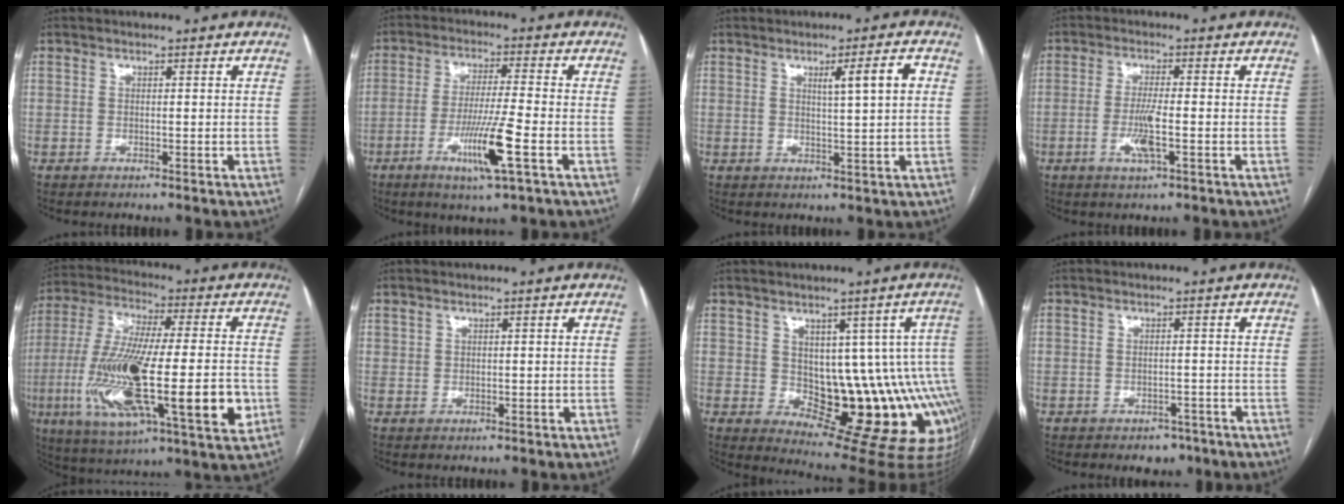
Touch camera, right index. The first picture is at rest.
{"total": 9.6, "force": [-3.8, -0.3, 8.8], "torque": [-0.169, -0.015, -0.066]}
{"total": 4.8, "force": [1.4, -0.2, 4.6], "torque": [-0.068, 0.002, 0.022]}
{"total": 4.8, "force": [-1.4, 0.3, 4.6], "torque": [-0.096, -0.008, -0.023]}
{"total": 25.2, "force": [-6.0, 5.0, 24.0], "torque": [-0.439, -0.030, -0.092]}
{"total": 0.9, "force": [0.6, 0.7, 0.1], "torque": [0.001, 0.002, 0.012]}
{"total": 14.0, "force": [-1.5, 7.1, 12.0], "torque": [-0.090, 0.021, -0.002]}
{"total": 2.9, "force": [-1.9, 2.0, 0.9], "torque": [-0.005, 0.007, -0.017]}